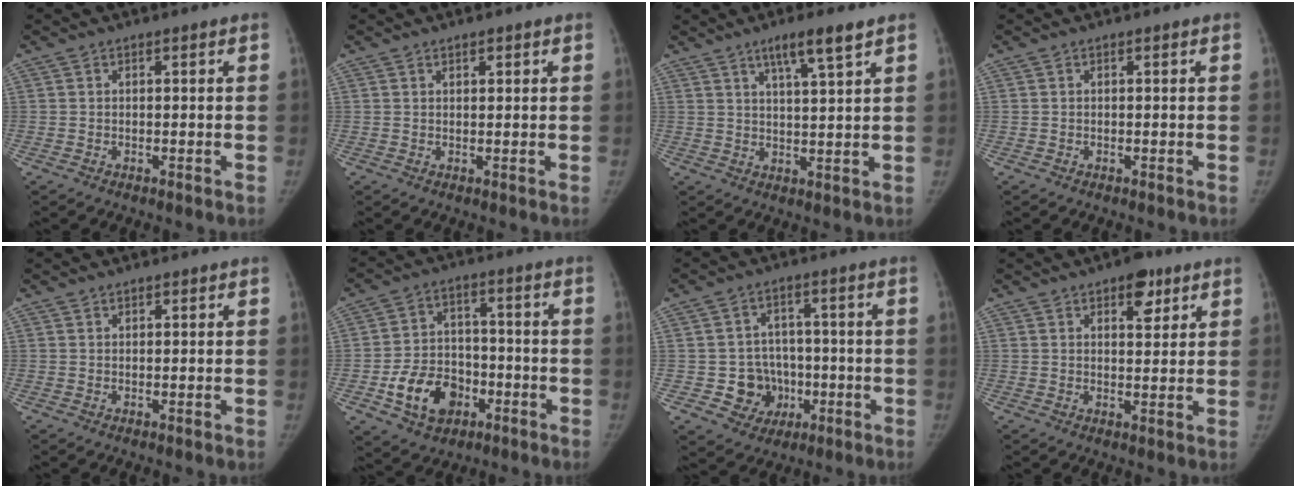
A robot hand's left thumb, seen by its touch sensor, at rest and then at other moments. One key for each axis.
{"total": 1.4, "fx": 0.9, "fy": 0.7, "fz": 0.9, "tx": -0.008, "ty": -0.003, "tz": 0.013}
{"total": 6.8, "fx": 4.3, "fy": 0.5, "fz": 5.2, "tx": -0.091, "ty": -0.022, "tz": 0.077}
{"total": 0.0}
{"total": 0.9, "fx": 0.7, "fy": 0.5, "fz": 0.4, "tx": 0.000, "ty": -0.003, "tz": 0.008}
{"total": 12.5, "fx": -4.8, "fy": 9.3, "fz": 6.9, "tx": -0.087, "ty": 0.028, "tz": -0.076}
{"total": 8.3, "fx": -1.7, "fy": 7.8, "fz": 2.5, "tx": 0.004, "ty": 0.017, "tz": -0.019}
{"total": 7.1, "fx": 4.1, "fy": 3.3, "fz": 4.8, "tx": -0.041, "ty": -0.019, "tz": 0.054}